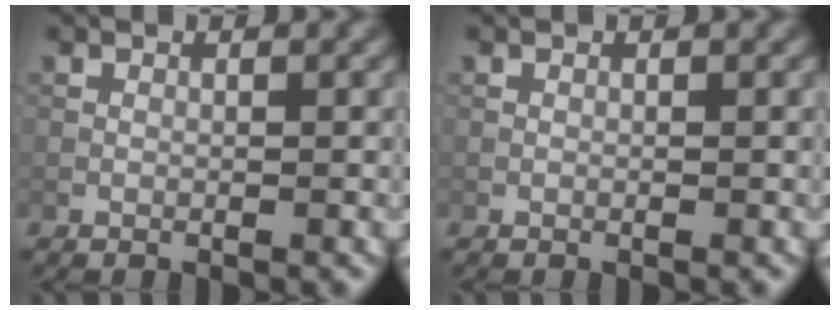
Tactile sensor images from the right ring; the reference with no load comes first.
{"total": 0.0}